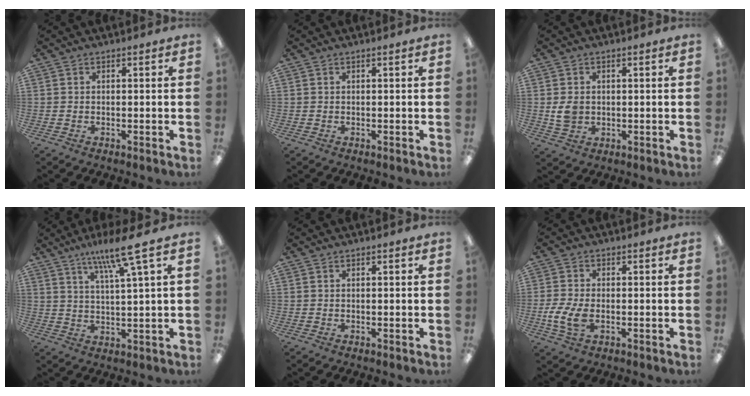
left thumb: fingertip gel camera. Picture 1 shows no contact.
{"total": 0.0}
{"total": 4.1, "force": [0.2, 3.4, 2.2], "torque": [-0.042, 0.000, 0.002]}
{"total": 10.2, "force": [6.6, 0.7, 7.8], "torque": [-0.141, -0.029, 0.107]}
{"total": 0.0}
{"total": 7.2, "force": [-1.9, 4.3, 5.5], "torque": [-0.127, -0.002, -0.034]}